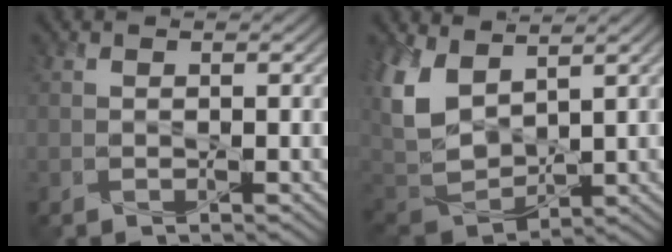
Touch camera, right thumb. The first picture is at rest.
{"total": 9.1, "force": [3.1, 5.4, 6.7], "torque": [-0.191, -0.002, 0.060]}